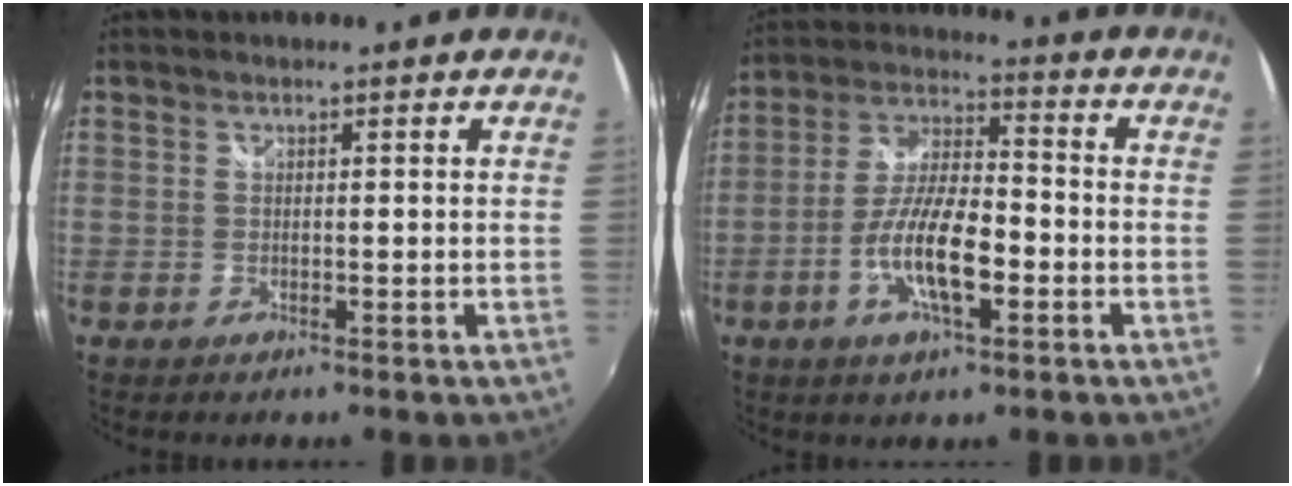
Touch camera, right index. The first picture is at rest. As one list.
[{"total": 11.9, "force": [-4.1, 3.6, 10.5], "torque": [-0.214, 0.000, -0.077]}]